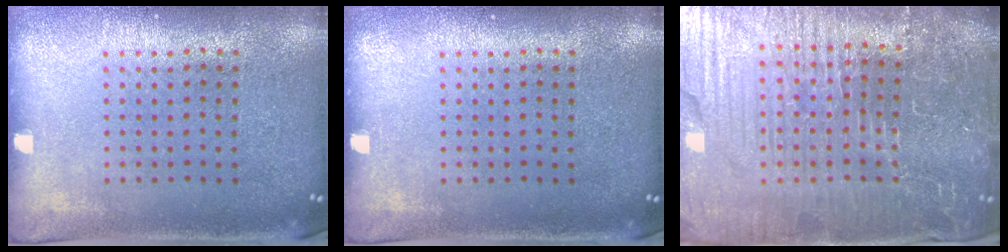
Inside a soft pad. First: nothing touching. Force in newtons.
{"total": 0.0}
{"total": 6.4, "press": 5.8, "slide": 2.6}